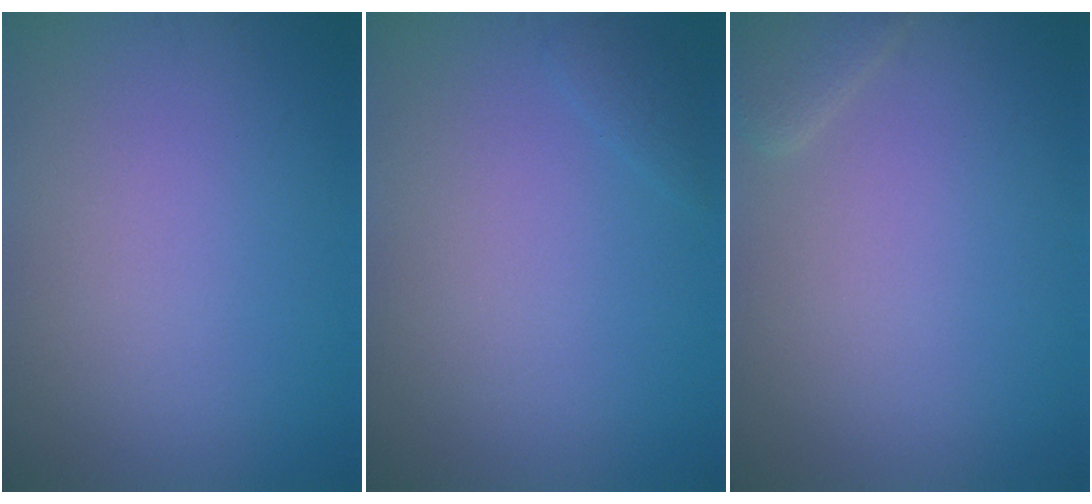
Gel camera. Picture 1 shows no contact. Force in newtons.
{"total": 0.7, "press": 0.7, "slide": 0.0}
{"total": 1.6, "press": 1.6, "slide": 0.1}